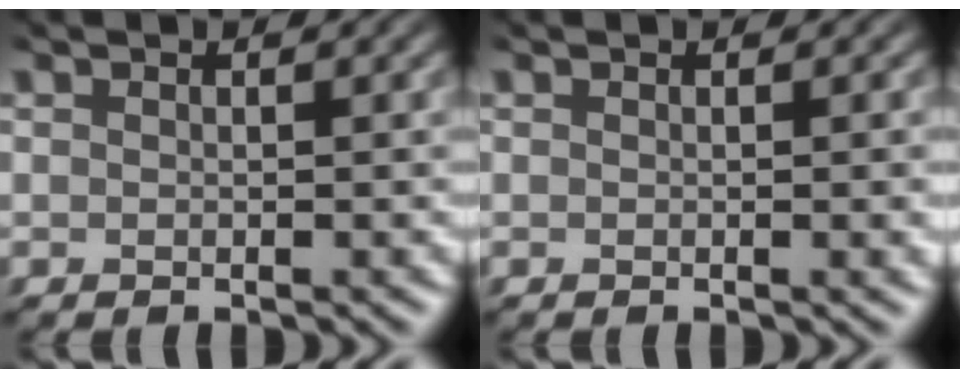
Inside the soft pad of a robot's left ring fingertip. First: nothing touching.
{"total": 2.4, "force": [0.4, 0.9, 2.2], "torque": [-0.019, 0.003, 0.004]}